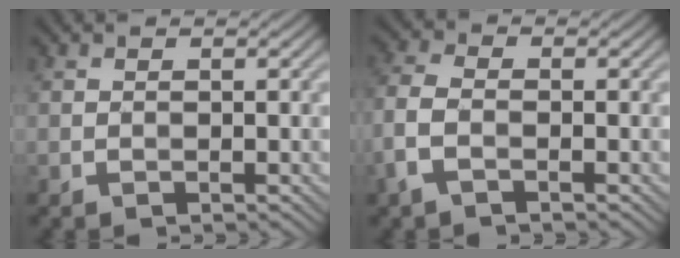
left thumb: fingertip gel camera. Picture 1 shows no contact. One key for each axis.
{"total": 4.3, "fx": -1.7, "fy": 2.2, "fz": 3.3, "tx": -0.094, "ty": 0.002, "tz": -0.046}